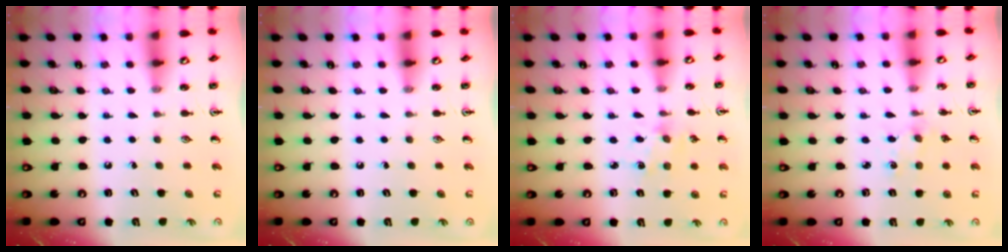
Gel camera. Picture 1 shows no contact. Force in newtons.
{"total": 0.0}
{"total": 2.5, "press": 2.4, "slide": 0.4}
{"total": 2.0, "press": 2.0, "slide": 0.3}